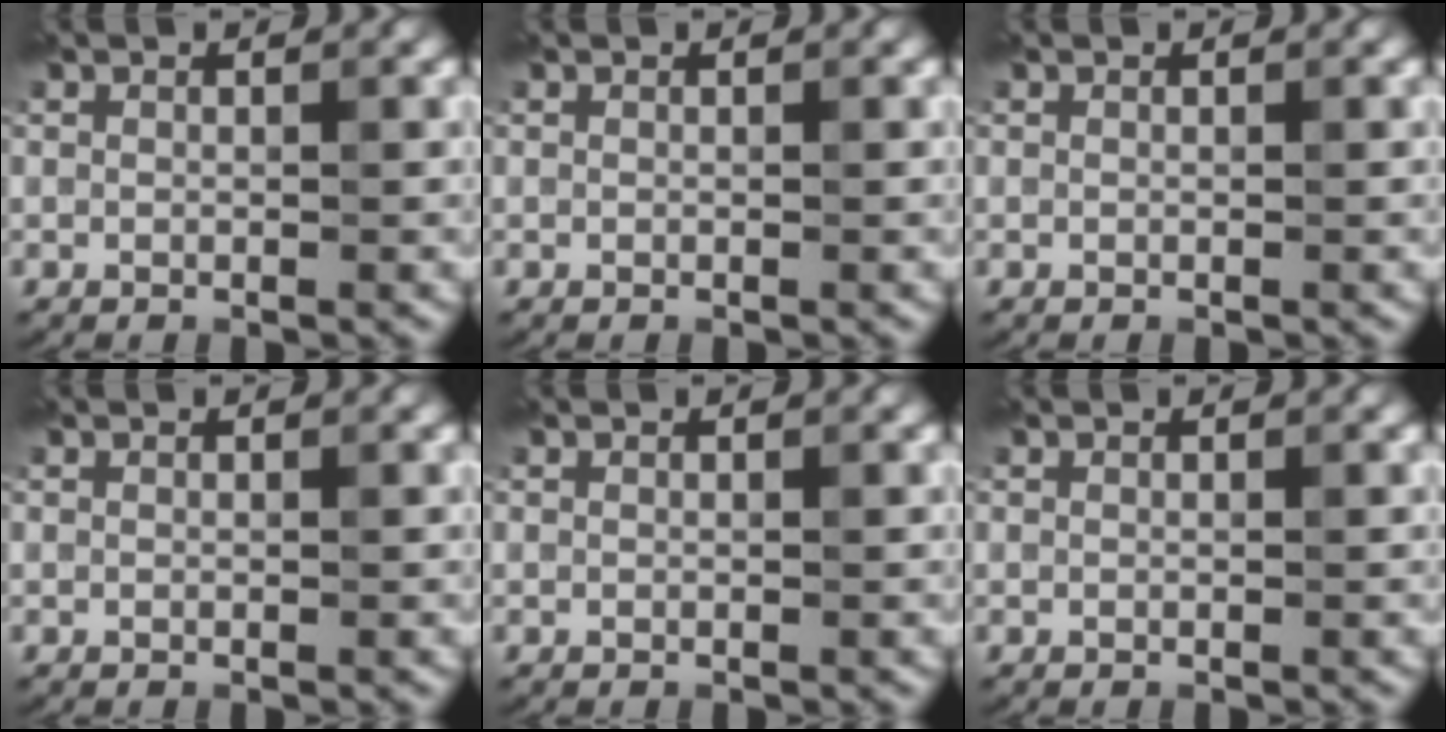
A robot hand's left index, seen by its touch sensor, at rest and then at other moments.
{"total": 0.0}
{"total": 0.0}
{"total": 0.0}
{"total": 0.0}
{"total": 0.0}